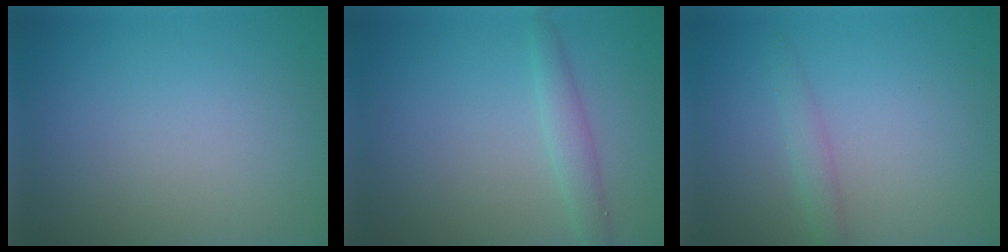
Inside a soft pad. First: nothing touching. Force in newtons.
{"total": 1.9, "press": 1.9, "slide": 0.1}
{"total": 1.4, "press": 1.4, "slide": 0.0}